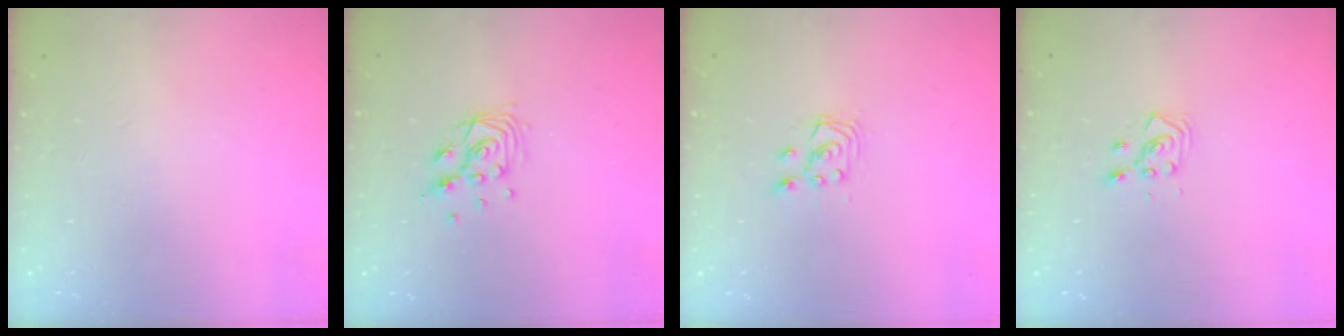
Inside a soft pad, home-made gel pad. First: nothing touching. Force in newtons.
{"total": 8.9, "press": 8.9, "slide": 1.0}
{"total": 2.9, "press": 2.9, "slide": 0.2}
{"total": 3.4, "press": 3.3, "slide": 1.0}